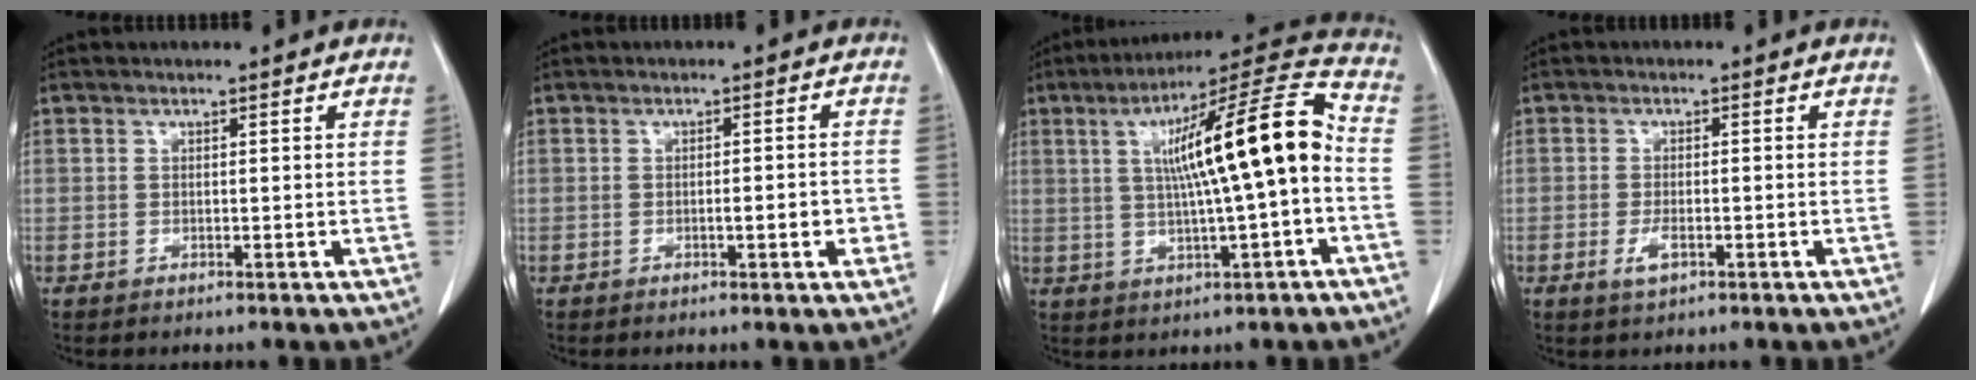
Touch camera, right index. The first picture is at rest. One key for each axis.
{"total": 2.6, "fx": -0.8, "fy": 0.7, "fz": 2.4, "tx": -0.036, "ty": 0.001, "tz": -0.010}
{"total": 15.9, "fx": 0.7, "fy": 1.0, "fz": 15.9, "tx": -0.245, "ty": 0.032, "tz": 0.009}
{"total": 2.6, "fx": -1.1, "fy": 1.0, "fz": 2.1, "tx": -0.042, "ty": 0.000, "tz": -0.019}